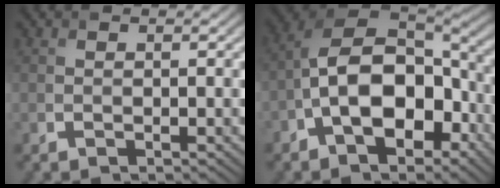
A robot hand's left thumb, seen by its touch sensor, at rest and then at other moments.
{"total": 14.2, "force": [-4.2, 8.1, 10.9], "torque": [-0.200, -0.001, -0.088]}